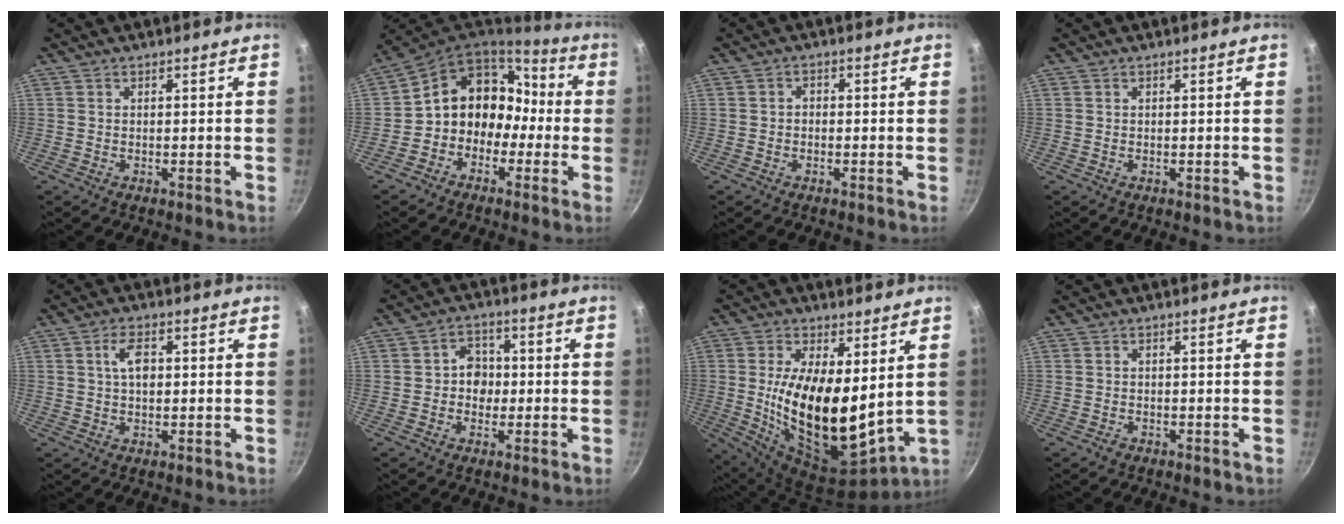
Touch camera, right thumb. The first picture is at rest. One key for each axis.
{"total": 13.0, "fx": -2.1, "fy": 11.1, "fz": 6.4, "tx": -0.043, "ty": 0.063, "tz": -0.049}
{"total": 1.4, "fx": -0.5, "fy": 1.1, "fz": 0.8, "tx": -0.011, "ty": 0.009, "tz": -0.009}
{"total": 0.0}
{"total": 4.7, "fx": 0.8, "fy": 2.6, "fz": 3.8, "tx": -0.059, "ty": 0.007, "tz": 0.011}
{"total": 5.6, "fx": -0.4, "fy": 4.8, "fz": 2.9, "tx": -0.005, "ty": 0.010, "tz": -0.012}
{"total": 20.2, "fx": 2.8, "fy": 9.4, "fz": 17.7, "tx": -0.300, "ty": -0.050, "tz": 0.061}
{"total": 1.0, "fx": -0.6, "fy": 0.6, "fz": 0.4, "tx": -0.010, "ty": 0.002, "tz": -0.007}